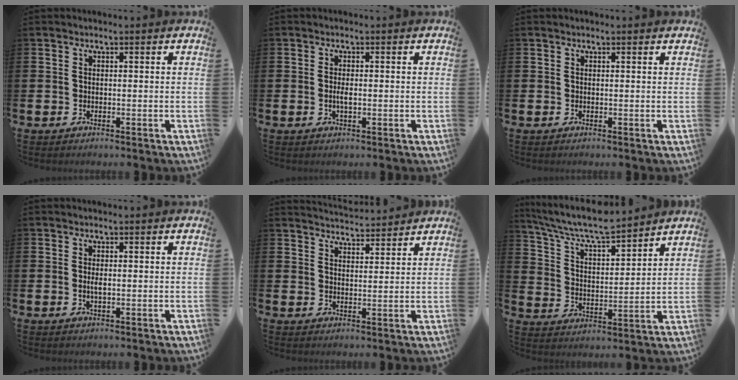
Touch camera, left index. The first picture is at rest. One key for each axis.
{"total": 1.6, "fx": -0.2, "fy": 0.5, "fz": 1.5, "tx": -0.024, "ty": 0.000, "tz": -0.006}
{"total": 0.0}
{"total": 1.2, "fx": 0.1, "fy": 0.4, "fz": 1.2, "tx": -0.018, "ty": 0.001, "tz": -0.001}
{"total": 4.1, "fx": 4.0, "fy": 0.2, "fz": -0.2, "tx": -0.004, "ty": -0.025, "tz": 0.074}
{"total": 7.8, "fx": 7.2, "fy": 0.9, "fz": 2.7, "tx": -0.085, "ty": -0.045, "tz": 0.126}